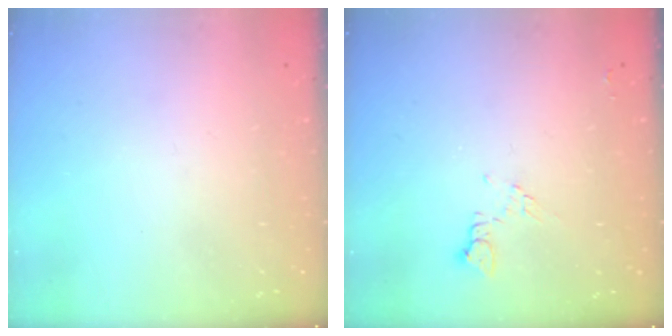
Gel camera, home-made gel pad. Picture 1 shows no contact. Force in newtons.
{"total": 5.9, "press": 5.9, "slide": 0.8}